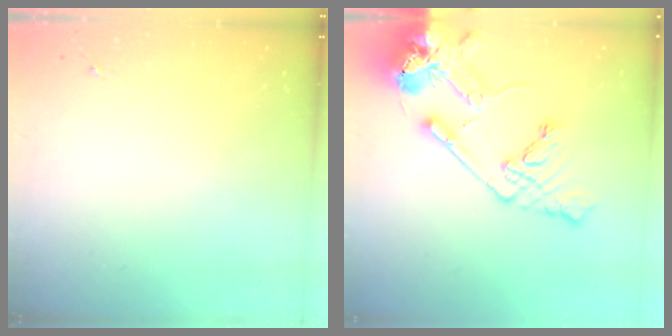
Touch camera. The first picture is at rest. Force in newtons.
{"total": 19.0, "press": 18.8, "slide": 2.9}